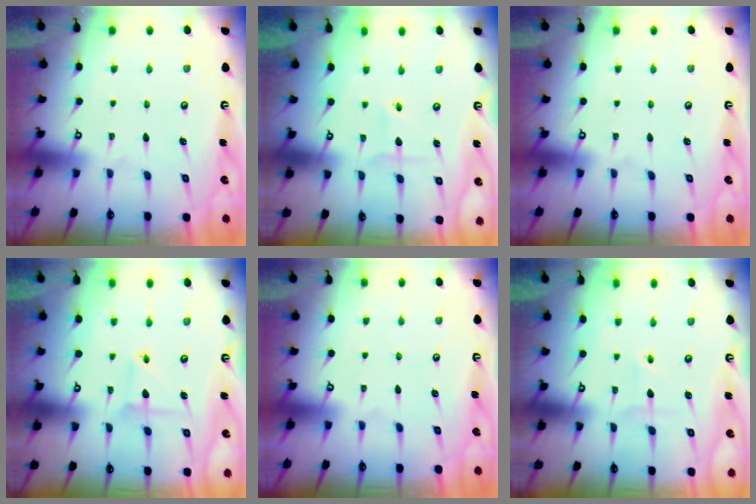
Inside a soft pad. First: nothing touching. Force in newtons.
{"total": 1.7, "press": 1.7, "slide": 0.2}
{"total": 0.0}
{"total": 3.6, "press": 3.5, "slide": 0.4}
{"total": 0.0}
{"total": 1.6, "press": 1.3, "slide": 0.9}